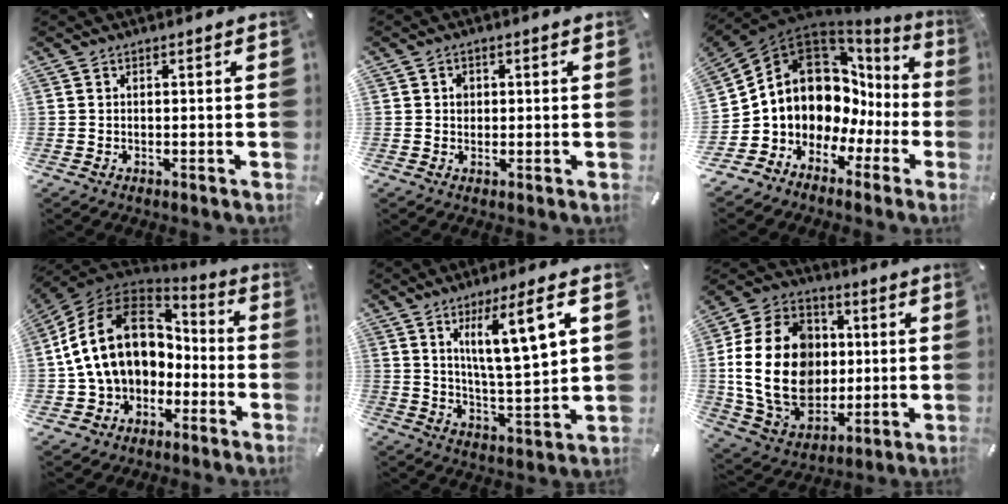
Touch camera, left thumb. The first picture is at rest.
{"total": 2.0, "force": [0.2, 1.8, 0.8], "torque": [-0.010, 0.004, -0.002]}
{"total": 10.6, "force": [4.5, 8.8, 3.9], "torque": [-0.081, -0.078, 0.094]}
{"total": 19.0, "force": [2.5, 14.5, 12.0], "torque": [-0.245, 0.007, 0.045]}
{"total": 13.0, "force": [6.7, 2.5, 10.9], "torque": [-0.184, -0.019, 0.105]}
{"total": 23.9, "force": [0.4, 18.5, 15.1], "torque": [-0.313, 0.011, 0.018]}